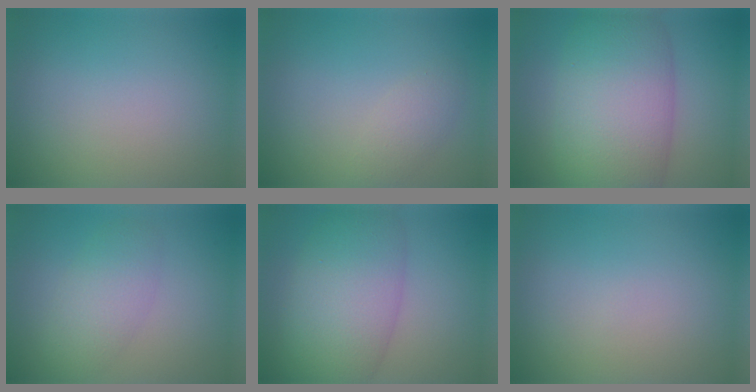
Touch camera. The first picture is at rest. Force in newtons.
{"total": 1.8, "press": 1.8, "slide": 0.1}
{"total": 11.6, "press": 11.6, "slide": 0.5}
{"total": 3.5, "press": 3.5, "slide": 0.4}
{"total": 8.6, "press": 8.6, "slide": 0.2}
{"total": 0.0}